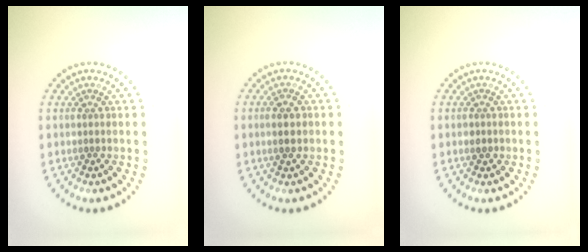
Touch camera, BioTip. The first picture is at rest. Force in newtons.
{"total": 1.7, "press": 1.7, "slide": 0.5}
{"total": 0.8, "press": 0.8, "slide": 0.3}